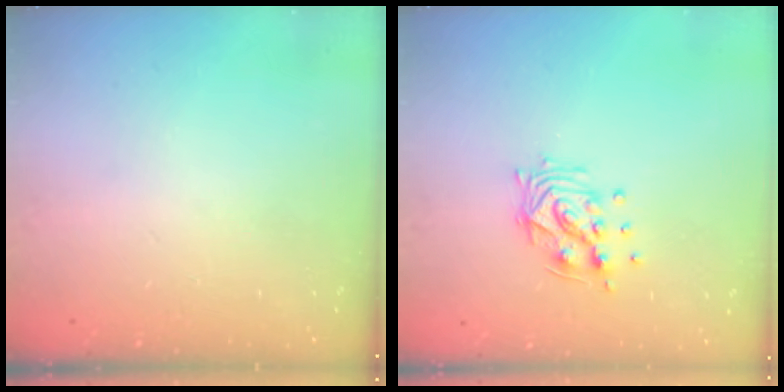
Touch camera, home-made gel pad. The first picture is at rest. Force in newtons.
{"total": 10.6, "press": 10.6, "slide": 0.5}